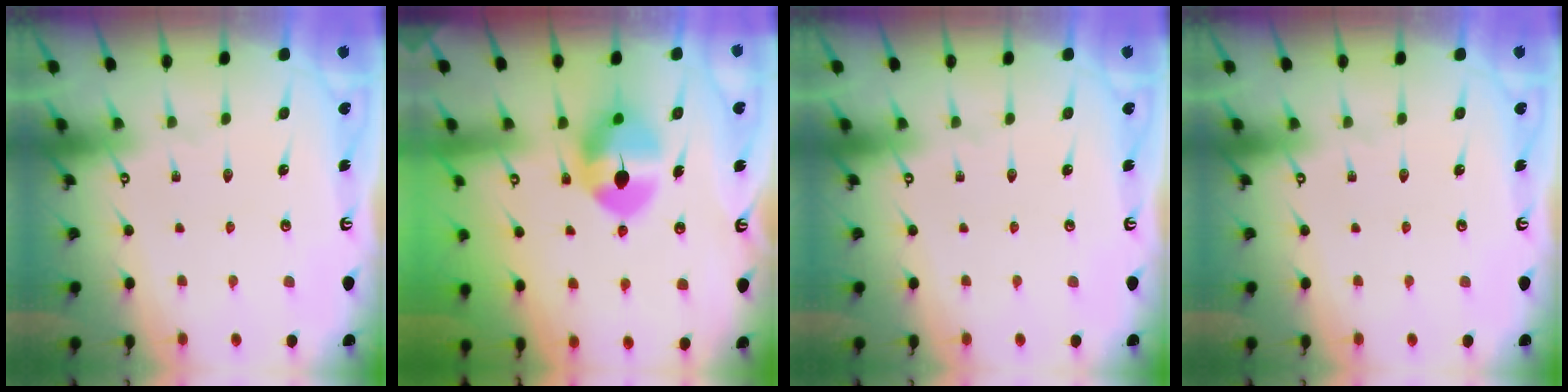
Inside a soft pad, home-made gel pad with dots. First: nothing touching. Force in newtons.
{"total": 9.4, "press": 9.3, "slide": 1.0}
{"total": 0.0}
{"total": 0.0}